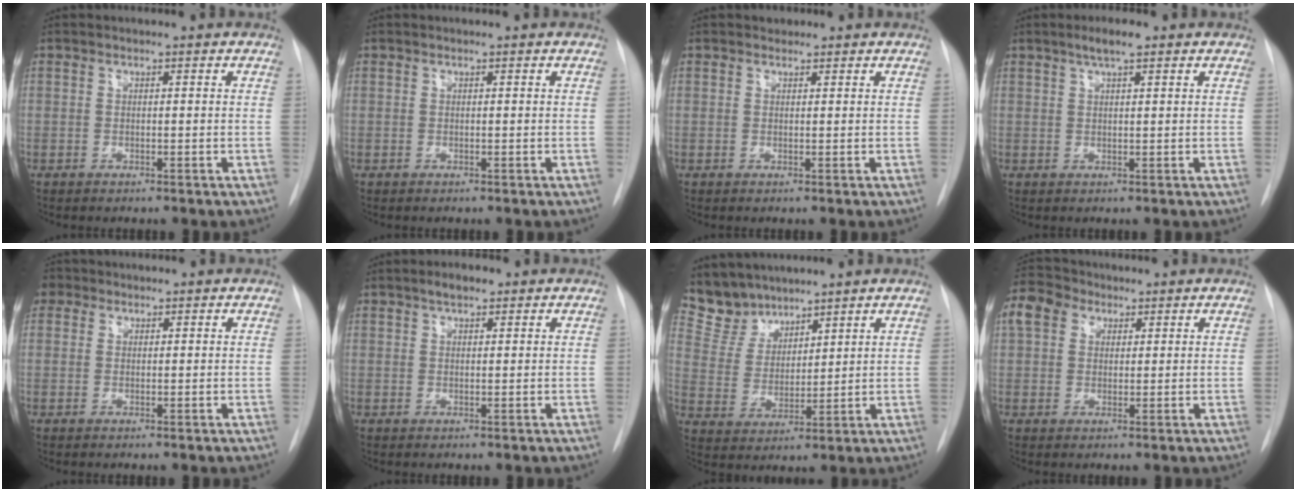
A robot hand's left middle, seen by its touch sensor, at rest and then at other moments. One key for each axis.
{"total": 0.0}
{"total": 0.8, "fx": 0.7, "fy": 0.4, "fz": 0.0, "tx": -0.003, "ty": 0.001, "tz": 0.008}
{"total": 3.2, "fx": 2.1, "fy": 0.4, "fz": 2.4, "tx": -0.048, "ty": 0.004, "tz": 0.036}
{"total": 2.2, "fx": 1.2, "fy": 1.9, "fz": 0.4, "tx": -0.002, "ty": 0.009, "tz": 0.017}
{"total": 2.5, "fx": 1.7, "fy": 0.9, "fz": 1.5, "tx": -0.031, "ty": 0.006, "tz": 0.028}
{"total": 7.0, "fx": 6.4, "fy": 2.8, "fz": 0.2, "tx": -0.012, "ty": 0.005, "tz": 0.144}
{"total": 11.6, "fx": 6.1, "fy": 8.5, "fz": 5.1, "tx": -0.139, "ty": 0.049, "tz": 0.115}